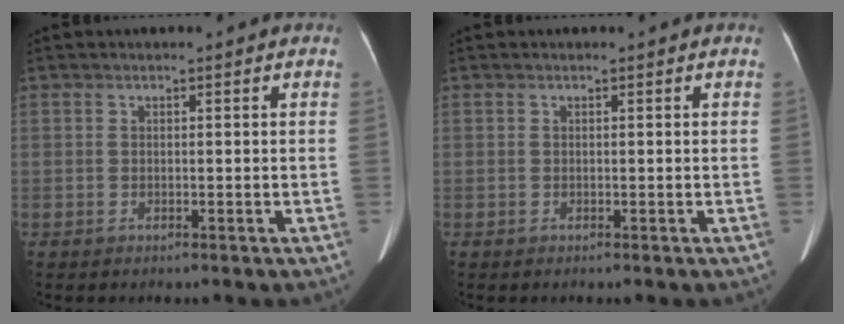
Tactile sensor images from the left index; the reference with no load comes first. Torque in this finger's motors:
{"motor_torque": [-0.11, -0.30, 0.01, -0.01]}